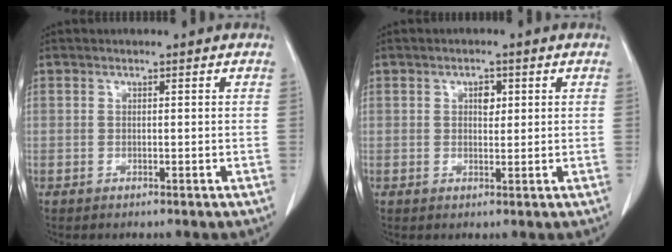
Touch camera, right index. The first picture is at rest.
{"total": 2.1, "force": [0.7, 1.2, 1.6], "torque": [-0.023, 0.001, 0.011]}